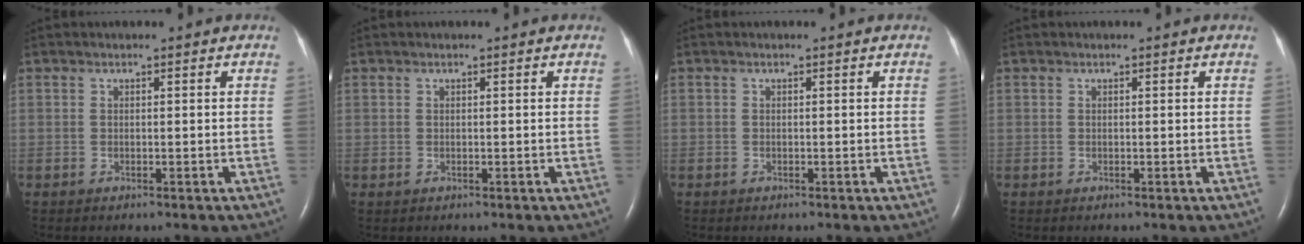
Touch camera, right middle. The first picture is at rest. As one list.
[{"total": 0.0}, {"total": 0.0}, {"total": 0.0}]